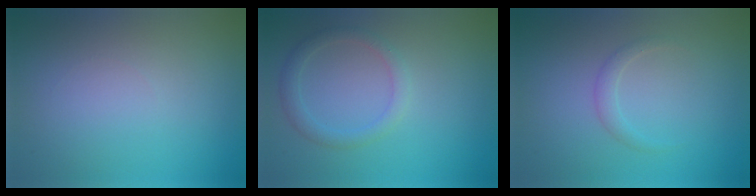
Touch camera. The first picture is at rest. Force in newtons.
{"total": 1.8, "press": 1.8, "slide": 0.1}
{"total": 1.1, "press": 1.1, "slide": 0.1}